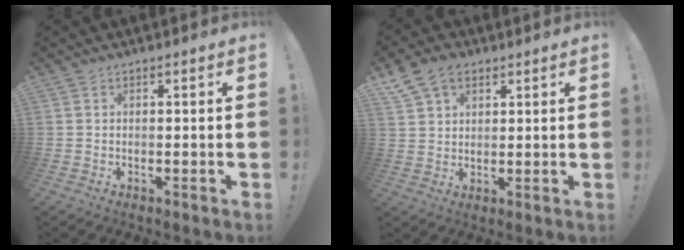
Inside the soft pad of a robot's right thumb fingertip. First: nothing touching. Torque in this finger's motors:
{"motor_torque": [0.02, 0.03, 0.26, 0.22, 0.00]}